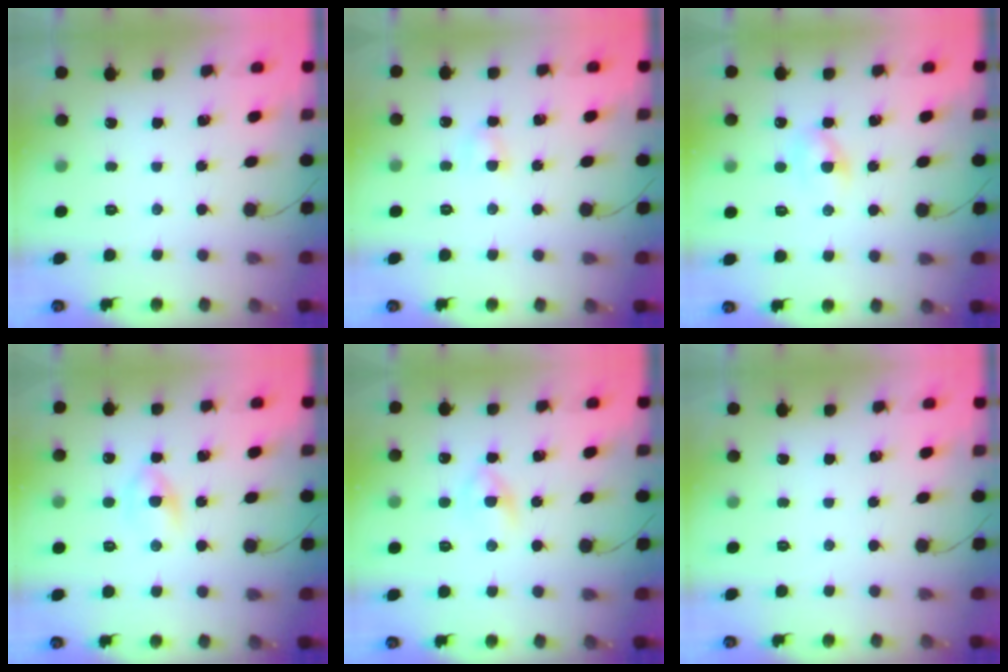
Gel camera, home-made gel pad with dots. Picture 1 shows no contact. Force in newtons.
{"total": 3.6, "press": 3.5, "slide": 1.1}
{"total": 2.5, "press": 2.3, "slide": 0.9}
{"total": 2.6, "press": 2.3, "slide": 1.1}
{"total": 3.1, "press": 2.9, "slide": 1.0}
{"total": 0.0}